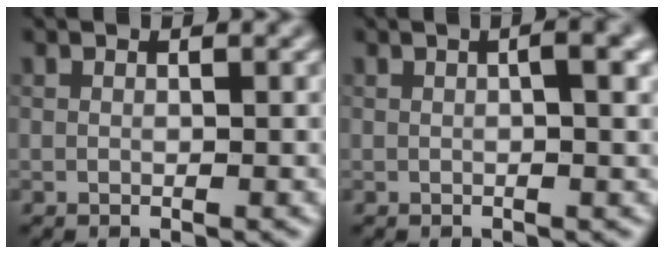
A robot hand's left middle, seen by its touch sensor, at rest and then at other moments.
{"total": 3.1, "force": [0.6, 0.8, 3.0], "torque": [-0.040, 0.008, 0.004]}